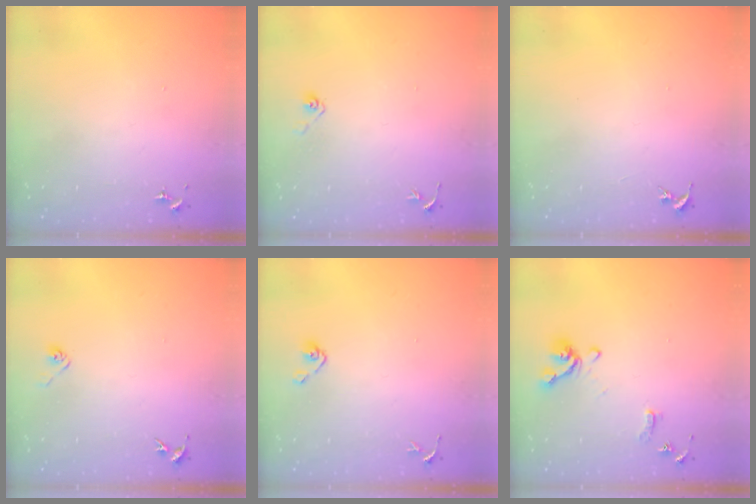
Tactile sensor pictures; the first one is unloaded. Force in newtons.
{"total": 3.6, "press": 3.0, "slide": 2.1}
{"total": 0.0}
{"total": 2.9, "press": 2.8, "slide": 0.8}
{"total": 4.9, "press": 4.6, "slide": 1.8}
{"total": 11.5, "press": 11.4, "slide": 1.6}